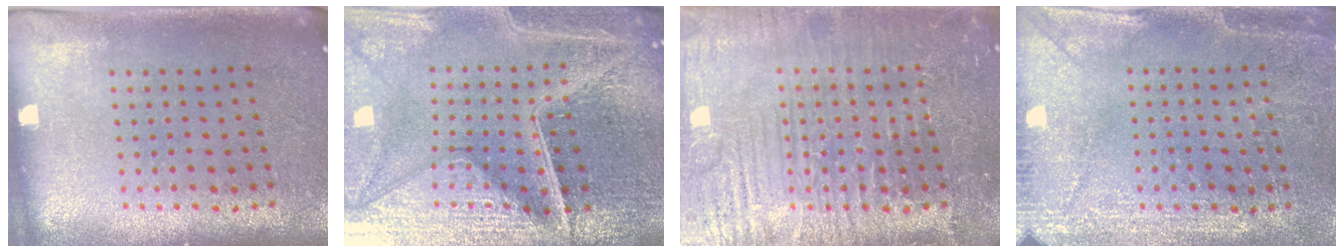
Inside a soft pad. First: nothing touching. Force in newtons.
{"total": 7.1, "press": 6.3, "slide": 3.4}
{"total": 4.5, "press": 4.5, "slide": 0.5}
{"total": 2.9, "press": 2.8, "slide": 0.7}